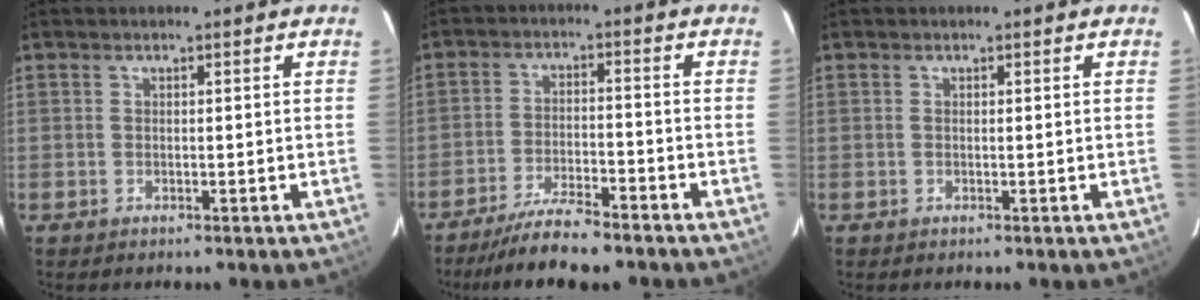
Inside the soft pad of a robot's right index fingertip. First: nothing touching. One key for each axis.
{"total": 8.7, "fx": -7.4, "fy": 0.6, "fz": 4.4, "tx": -0.073, "ty": -0.023, "tz": -0.127}
{"total": 0.0}